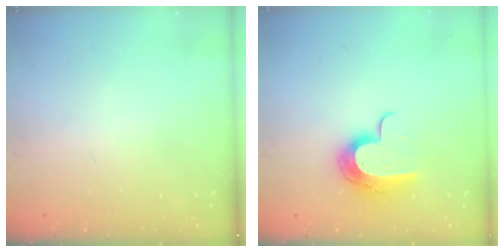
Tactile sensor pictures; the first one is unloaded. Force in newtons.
{"total": 12.1, "press": 12.1, "slide": 0.6}